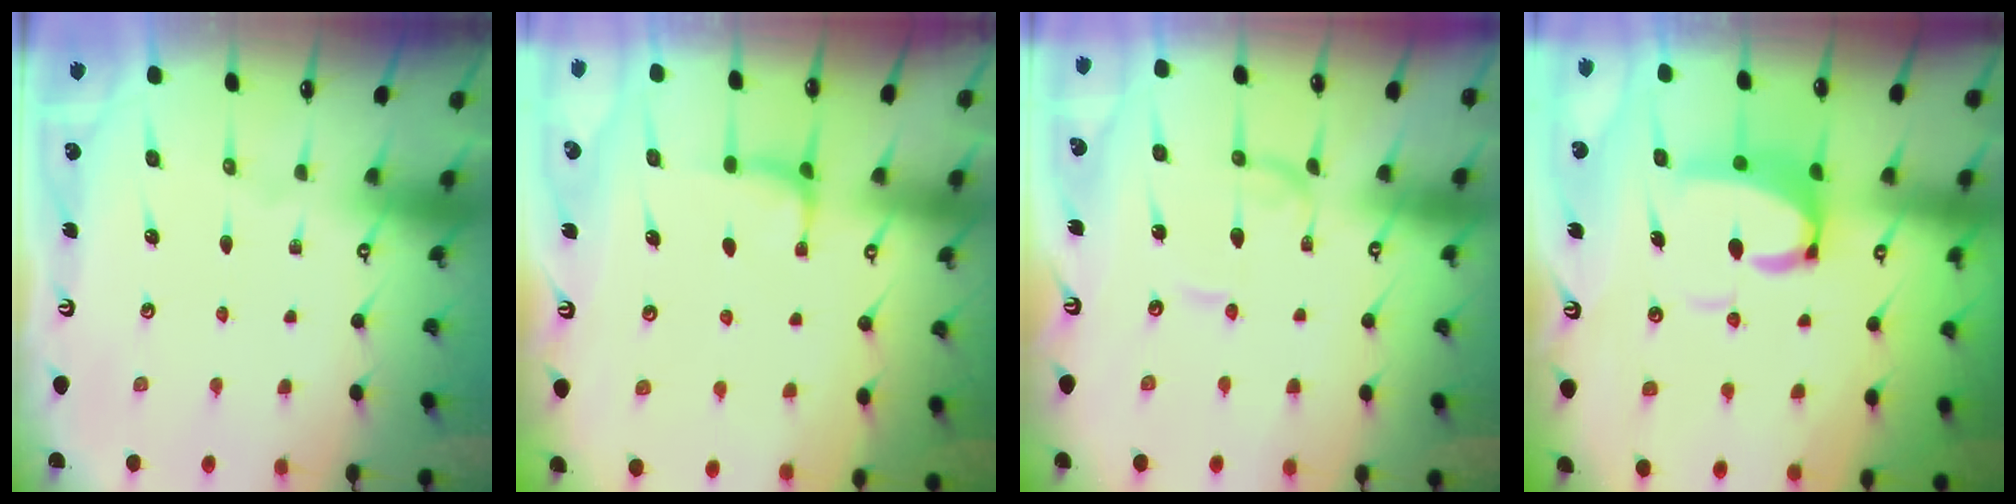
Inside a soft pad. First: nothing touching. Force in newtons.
{"total": 0.7, "press": 0.4, "slide": 0.6}
{"total": 0.6, "press": 0.6, "slide": 0.1}
{"total": 7.0, "press": 6.9, "slide": 1.0}